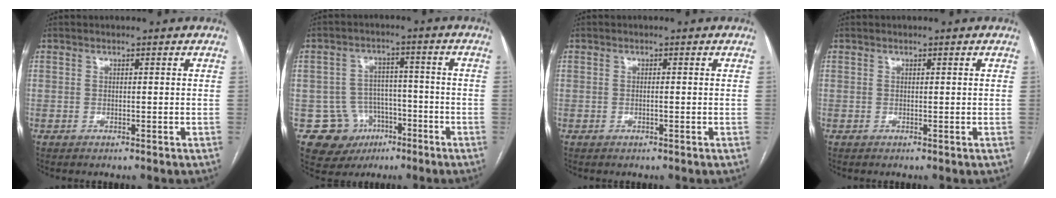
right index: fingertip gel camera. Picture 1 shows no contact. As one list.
[{"total": 9.2, "force": [-4.0, 8.2, 1.3], "torque": [-0.018, 0.027, -0.049]}, {"total": 0.6, "force": [-0.1, 0.0, 0.5], "torque": [-0.013, 0.000, -0.002]}, {"total": 0.0}]